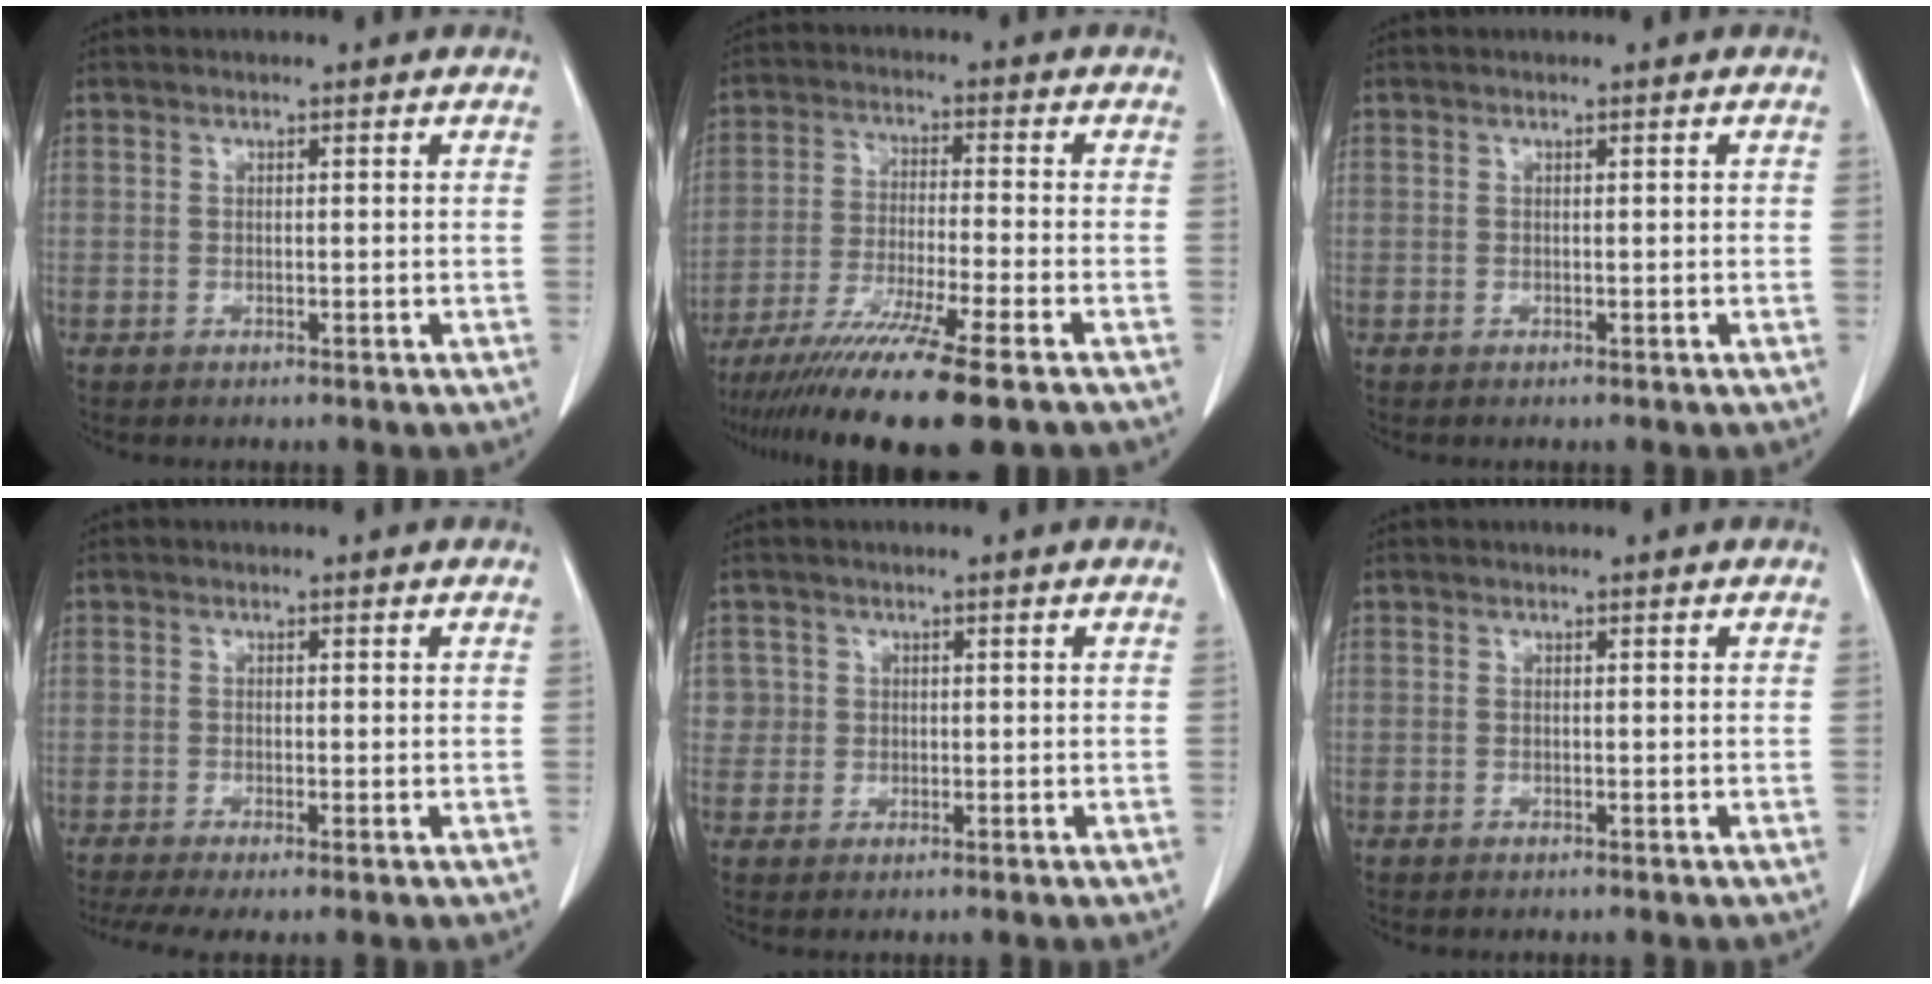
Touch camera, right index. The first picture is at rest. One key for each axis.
{"total": 14.6, "fx": -10.7, "fy": -0.5, "fz": 9.9, "tx": -0.184, "ty": -0.046, "tz": -0.179}
{"total": 0.0}
{"total": 5.2, "fx": -3.6, "fy": 1.0, "fz": 3.7, "tx": -0.069, "ty": -0.013, "tz": -0.064}
{"total": 2.4, "fx": 0.5, "fy": 2.3, "fz": -0.3, "tx": 0.025, "ty": 0.008, "tz": 0.007}
{"total": 0.0}